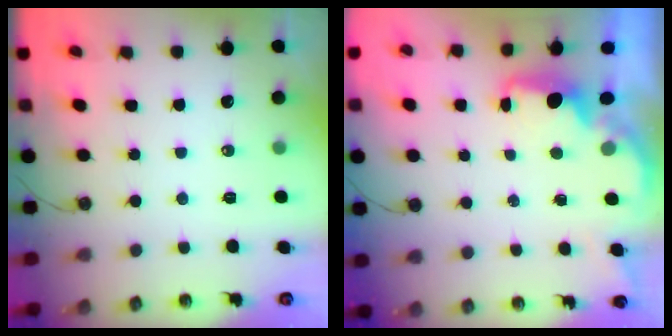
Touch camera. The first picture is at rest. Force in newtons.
{"total": 2.1, "press": 2.0, "slide": 0.8}